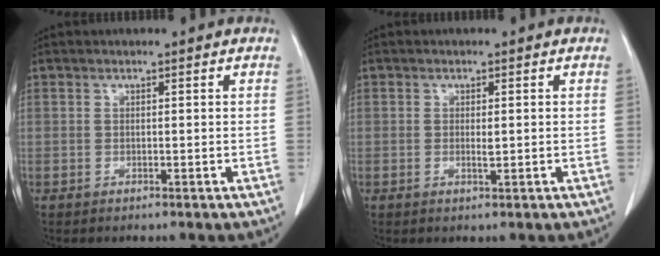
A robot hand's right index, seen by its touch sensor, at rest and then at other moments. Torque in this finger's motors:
{"motor_torque": [-0.20, -0.05, -0.06, -0.01]}